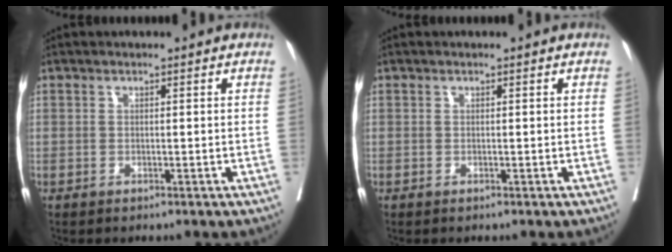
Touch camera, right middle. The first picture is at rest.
{"total": 0.0}